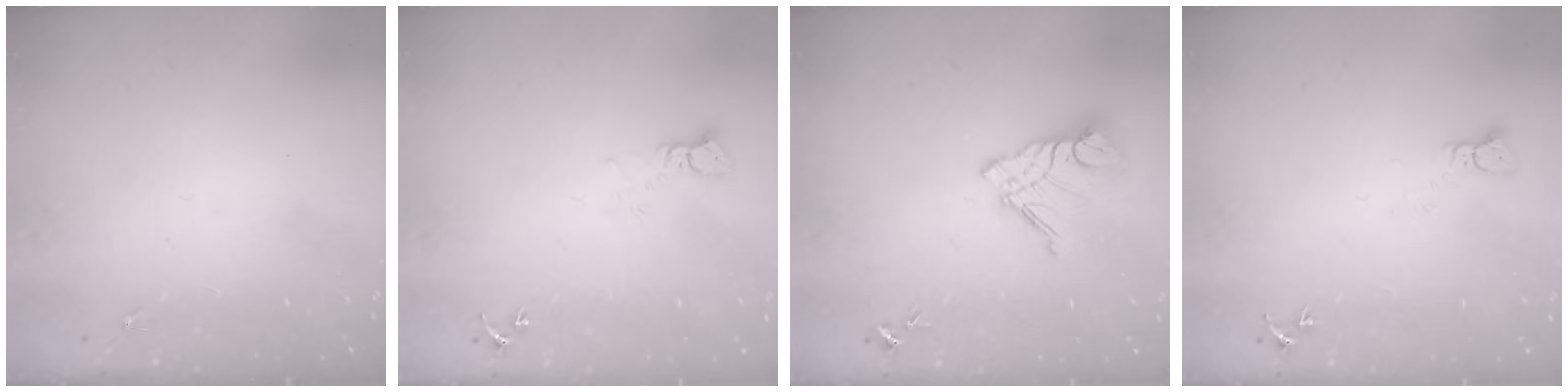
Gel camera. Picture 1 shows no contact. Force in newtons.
{"total": 3.7, "press": 3.7, "slide": 0.3}
{"total": 12.6, "press": 12.5, "slide": 1.3}
{"total": 2.2, "press": 2.2, "slide": 0.2}